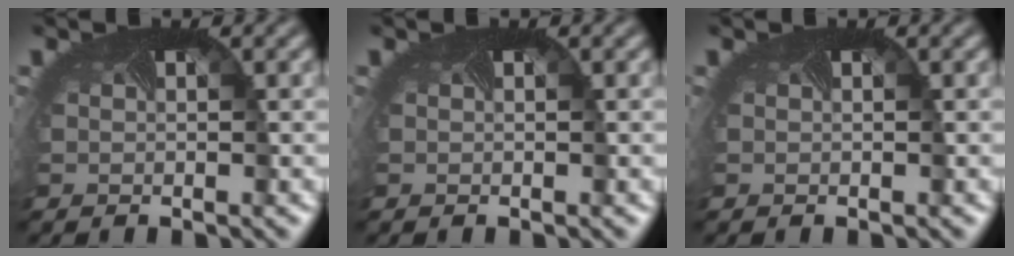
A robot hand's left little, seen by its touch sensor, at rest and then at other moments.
{"total": 0.0}
{"total": 0.0}